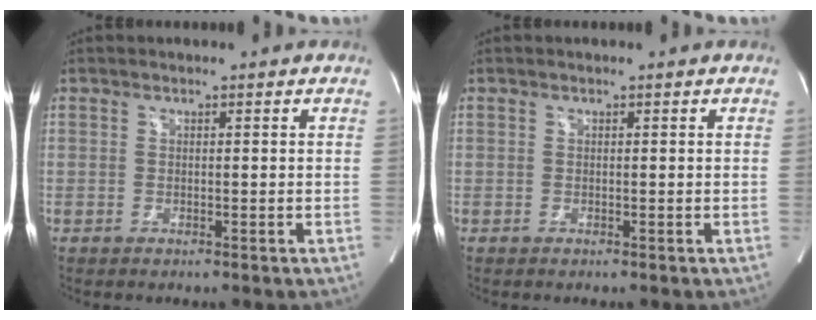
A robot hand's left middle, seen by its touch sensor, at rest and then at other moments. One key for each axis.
{"total": 0.0}